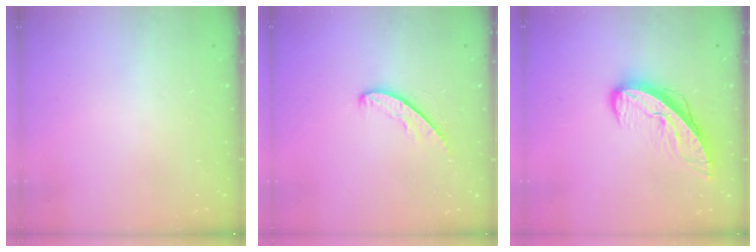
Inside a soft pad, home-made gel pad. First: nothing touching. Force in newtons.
{"total": 5.1, "press": 5.1, "slide": 0.4}
{"total": 8.6, "press": 8.6, "slide": 0.9}